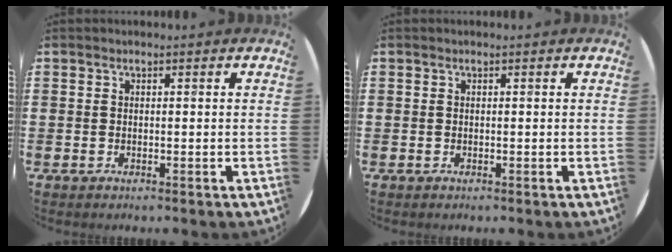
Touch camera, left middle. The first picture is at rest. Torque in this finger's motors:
{"motor_torque": [0.75, -0.57, 0.07, 0.03]}